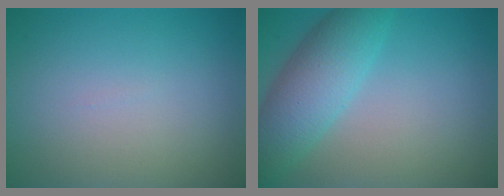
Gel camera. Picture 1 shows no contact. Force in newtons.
{"total": 5.7, "press": 5.7, "slide": 0.2}